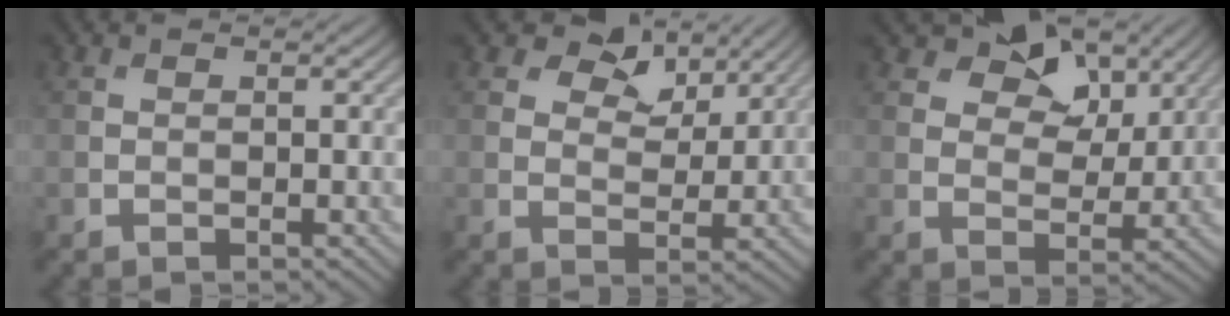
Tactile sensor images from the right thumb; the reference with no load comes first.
{"total": 6.4, "force": [4.0, 3.7, 3.3], "torque": [-0.048, -0.001, 0.062]}
{"total": 8.2, "force": [5.2, 4.8, 4.2], "torque": [-0.072, 0.000, 0.083]}